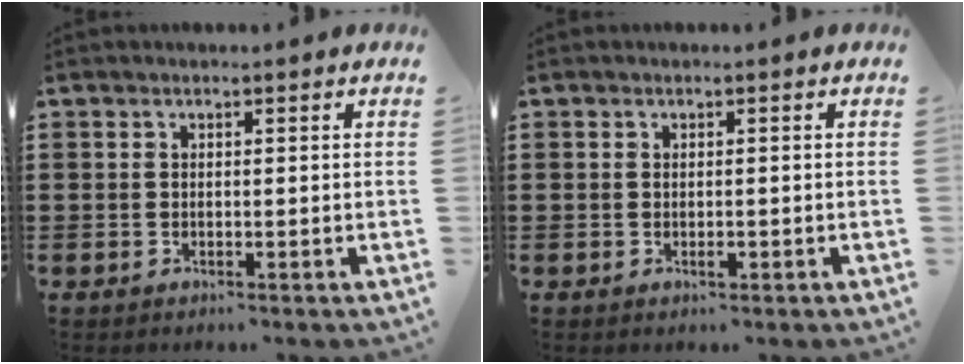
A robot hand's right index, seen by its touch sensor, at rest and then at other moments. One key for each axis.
{"total": 1.0, "fx": -0.3, "fy": 0.3, "fz": 0.9, "tx": -0.016, "ty": -0.004, "tz": -0.004}